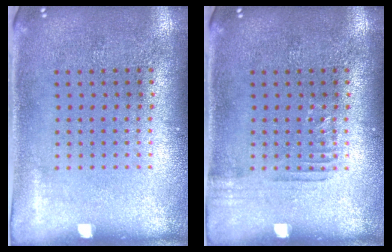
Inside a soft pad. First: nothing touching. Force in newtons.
{"total": 0.9, "press": 0.9, "slide": 0.2}